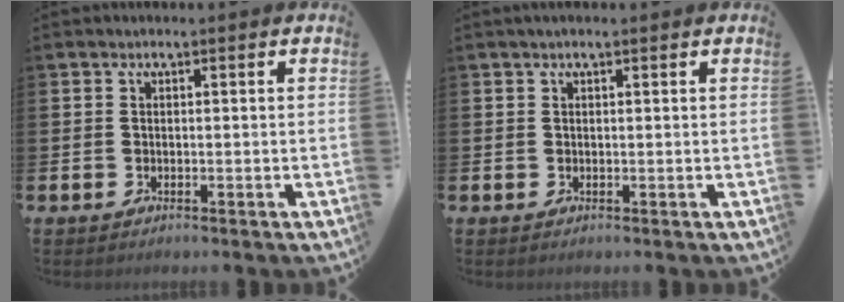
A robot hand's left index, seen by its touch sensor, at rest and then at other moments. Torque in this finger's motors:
{"motor_torque": [0.10, -0.52, 0.22, 0.00]}